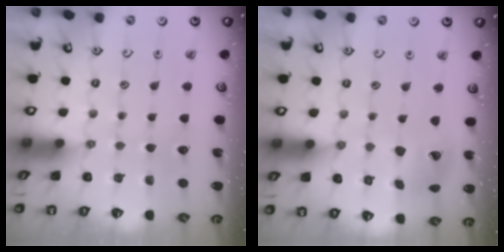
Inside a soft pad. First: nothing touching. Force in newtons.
{"total": 11.9, "press": 11.8, "slide": 1.4}